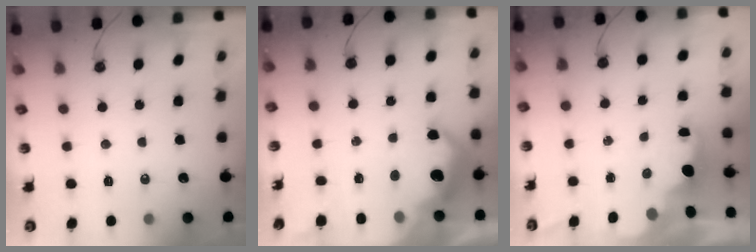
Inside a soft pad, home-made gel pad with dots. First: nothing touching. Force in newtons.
{"total": 11.1, "press": 11.1, "slide": 0.7}
{"total": 1.7, "press": 1.6, "slide": 0.7}